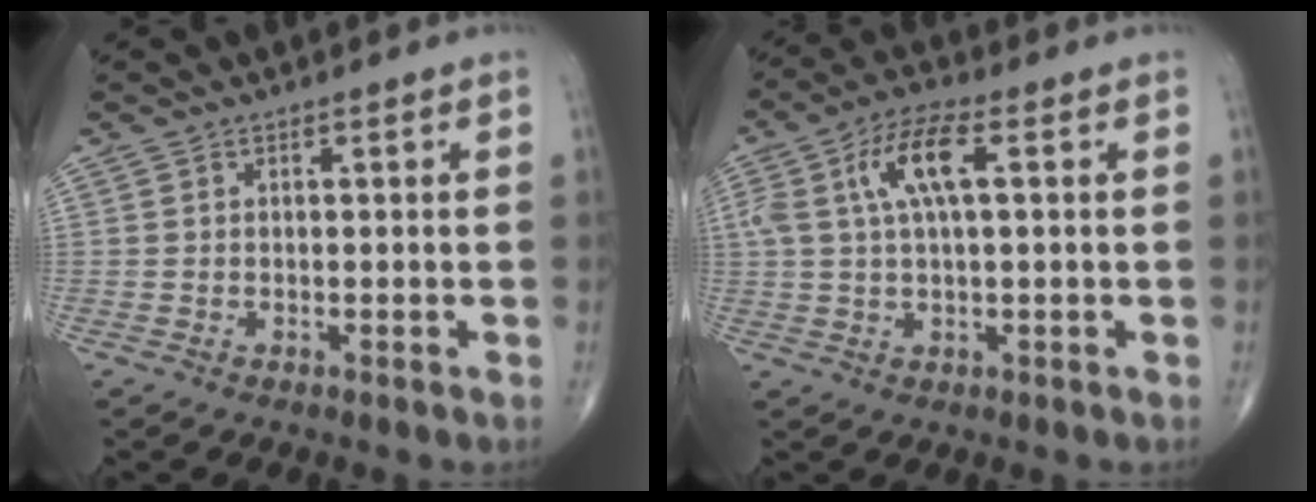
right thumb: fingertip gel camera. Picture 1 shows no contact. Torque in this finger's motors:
{"motor_torque": [0.21, 0.28, 1.17, 0.38, 0.36]}